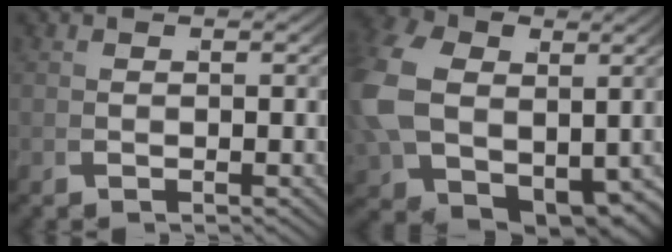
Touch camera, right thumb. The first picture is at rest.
{"total": 11.6, "force": [0.1, 8.8, 7.5], "torque": [-0.195, -0.065, 0.042]}